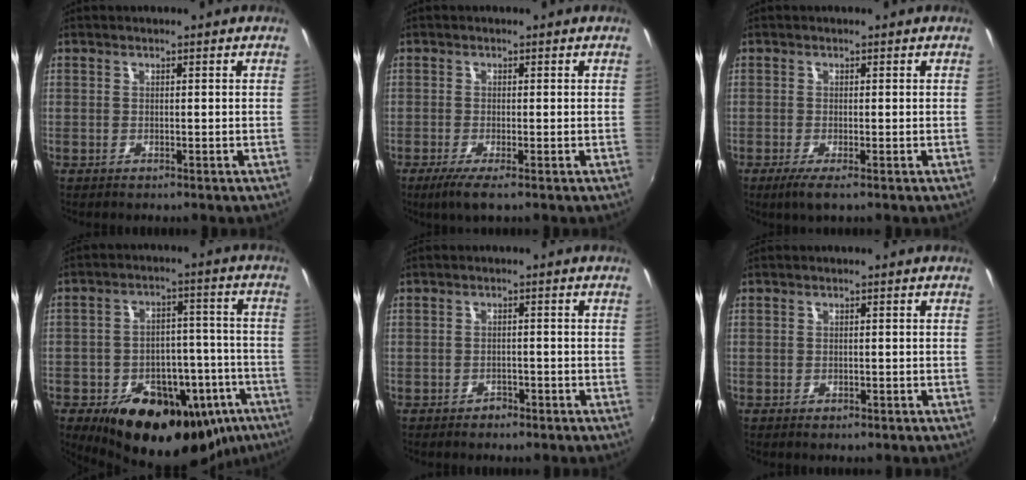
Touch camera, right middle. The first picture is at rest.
{"total": 3.2, "force": [-1.8, 0.0, 2.7], "torque": [-0.064, -0.014, -0.036]}
{"total": 2.4, "force": [-1.2, 0.0, 2.1], "torque": [-0.048, -0.012, -0.023]}
{"total": 26.2, "force": [-14.5, 15.6, 15.3], "torque": [-0.257, 0.012, -0.173]}
{"total": 1.9, "force": [-1.5, 1.0, 0.5], "torque": [-0.013, -0.001, -0.022]}
{"total": 0.7, "force": [-0.5, 0.4, 0.4], "torque": [-0.006, -0.003, -0.007]}